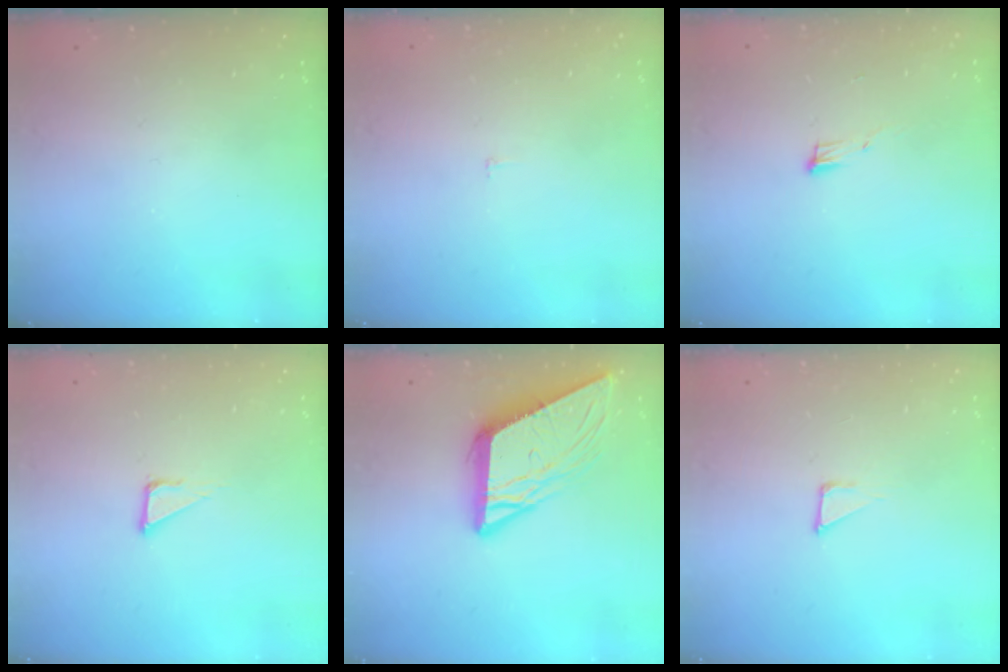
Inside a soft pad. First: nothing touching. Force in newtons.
{"total": 2.3, "press": 2.3, "slide": 0.2}
{"total": 5.1, "press": 4.9, "slide": 1.1}
{"total": 3.4, "press": 3.4, "slide": 0.2}
{"total": 10.6, "press": 10.5, "slide": 1.1}
{"total": 2.7, "press": 2.7, "slide": 0.3}